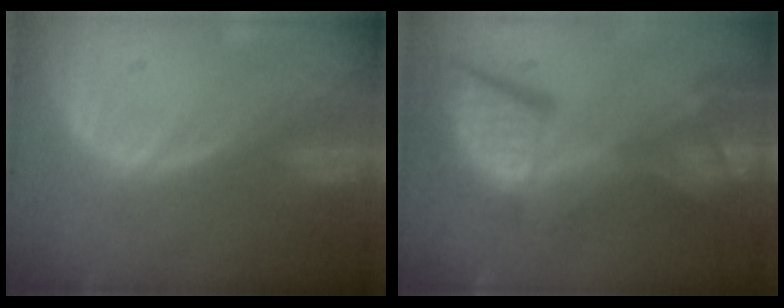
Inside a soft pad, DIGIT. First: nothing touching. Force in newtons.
{"total": 14.0, "press": 11.3, "slide": 8.2}